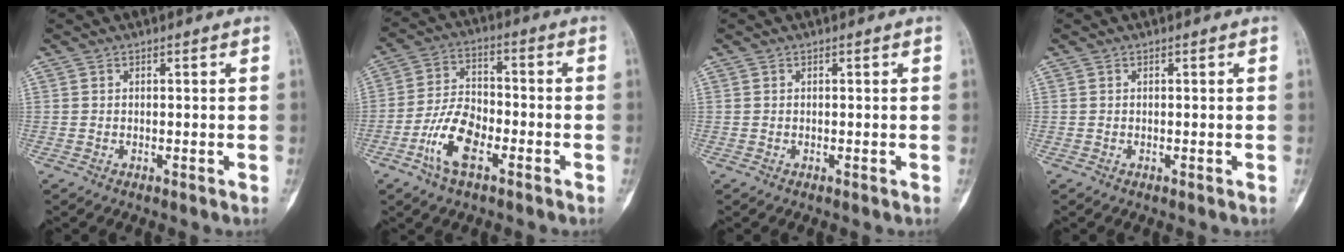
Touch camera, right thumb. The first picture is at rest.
{"total": 10.2, "force": [-4.5, 5.0, 7.6], "torque": [-0.147, 0.024, -0.089]}
{"total": 0.0}
{"total": 0.0}